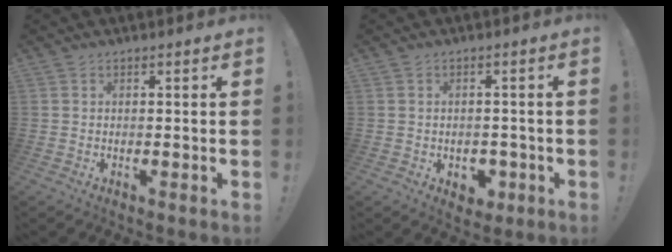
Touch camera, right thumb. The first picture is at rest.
{"total": 4.3, "force": [-0.7, 3.7, 2.1], "torque": [-0.018, 0.007, -0.009]}